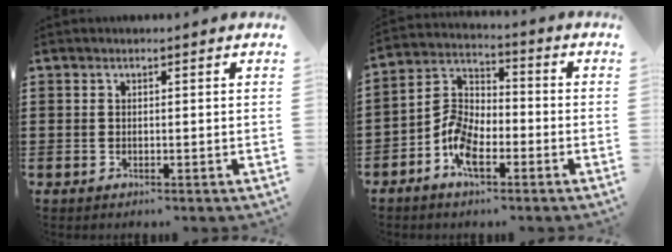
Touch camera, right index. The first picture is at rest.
{"total": 7.6, "force": [-3.6, 4.0, 5.4], "torque": [-0.133, 0.004, -0.074]}